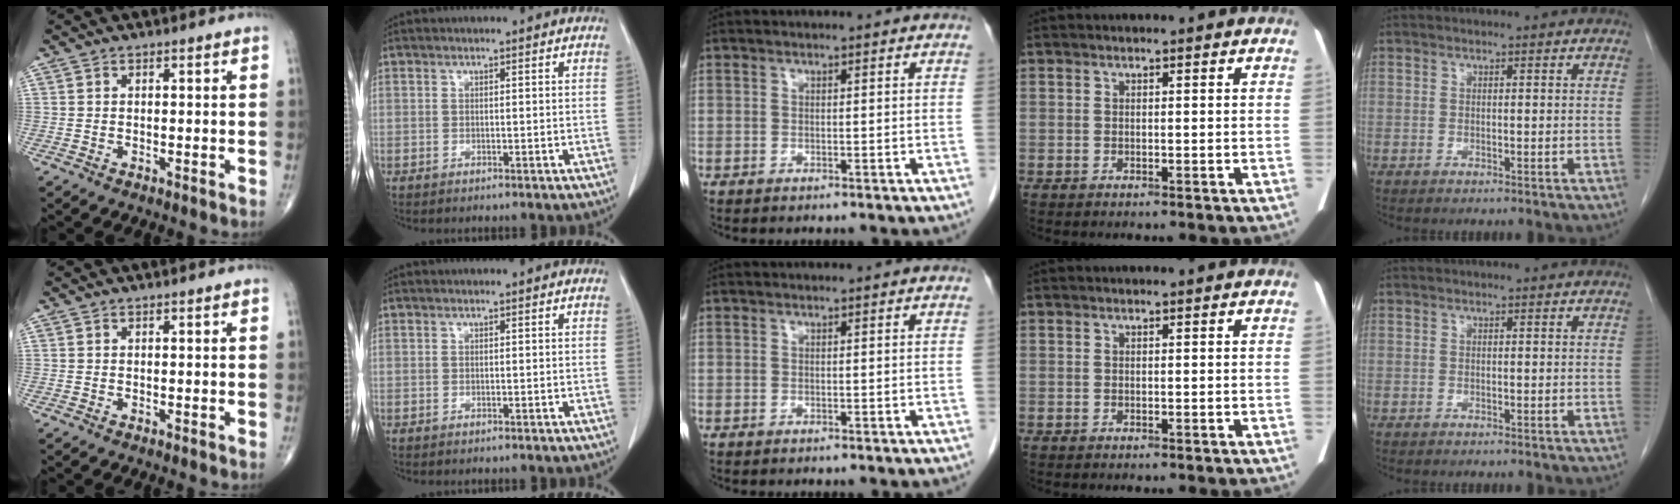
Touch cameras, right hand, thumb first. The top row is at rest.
{}